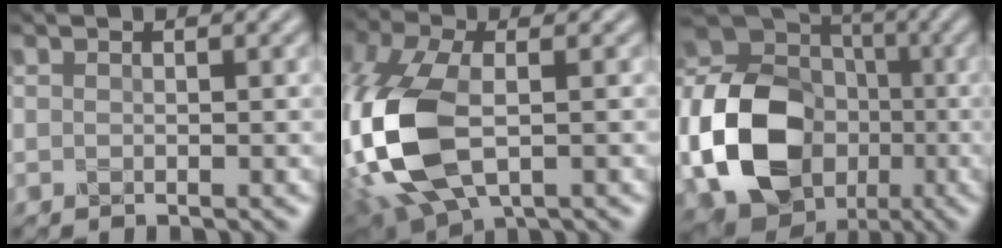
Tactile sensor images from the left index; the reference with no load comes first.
{"total": 13.1, "force": [-2.6, 7.4, 10.5], "torque": [-0.279, -0.016, -0.046]}
{"total": 15.3, "force": [-3.8, 12.1, 8.5], "torque": [-0.194, -0.025, -0.068]}